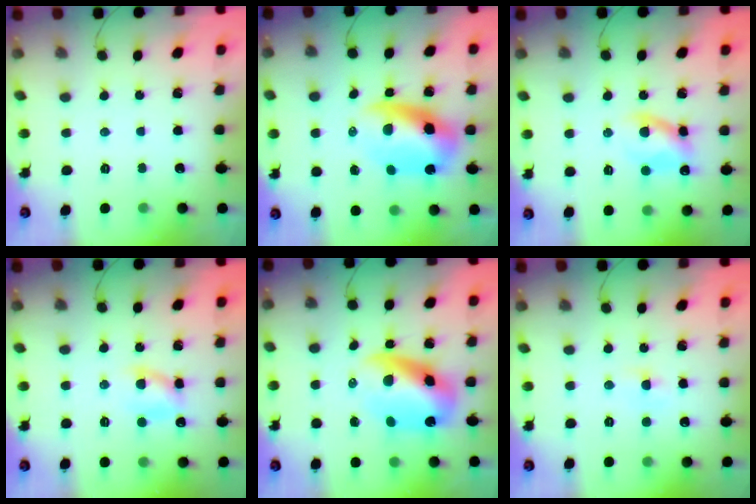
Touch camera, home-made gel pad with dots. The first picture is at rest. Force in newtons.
{"total": 10.8, "press": 10.5, "slide": 2.6}
{"total": 9.5, "press": 9.4, "slide": 1.8}
{"total": 6.7, "press": 6.6, "slide": 1.3}
{"total": 11.2, "press": 10.9, "slide": 2.6}
{"total": 2.3, "press": 2.1, "slide": 0.9}